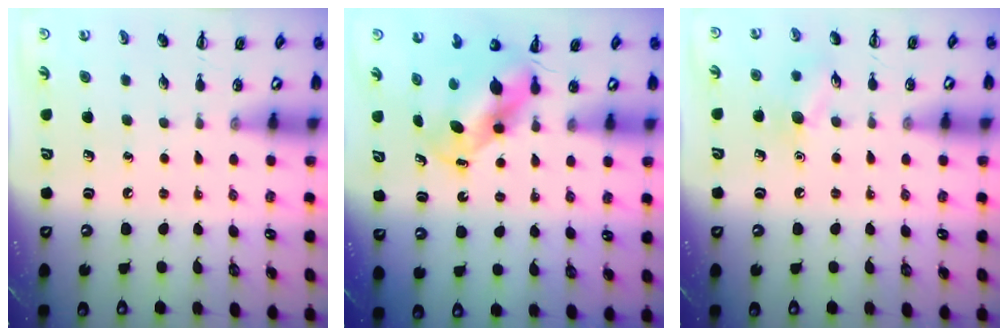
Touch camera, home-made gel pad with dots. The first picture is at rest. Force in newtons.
{"total": 5.4, "press": 5.2, "slide": 1.1}
{"total": 8.1, "press": 8.0, "slide": 1.2}